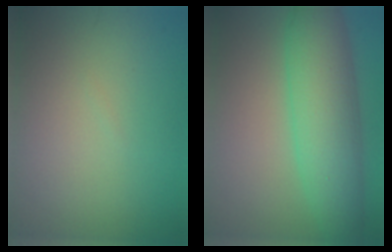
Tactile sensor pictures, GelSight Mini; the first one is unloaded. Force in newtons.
{"total": 7.7, "press": 7.7, "slide": 0.3}